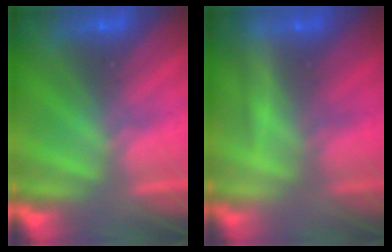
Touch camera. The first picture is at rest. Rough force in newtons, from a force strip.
{"total": 2.2}